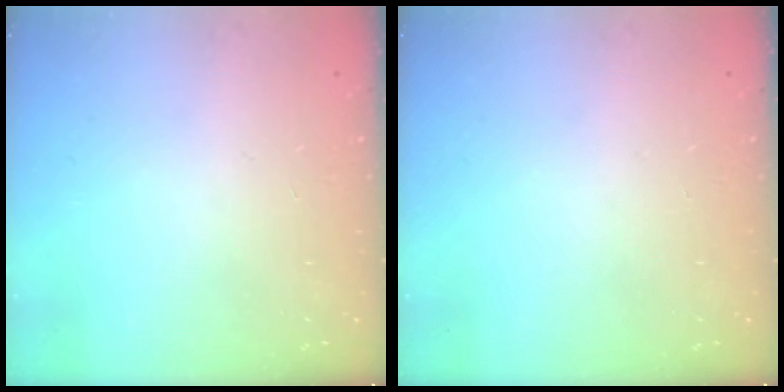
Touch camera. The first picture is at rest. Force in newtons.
{"total": 0.0}